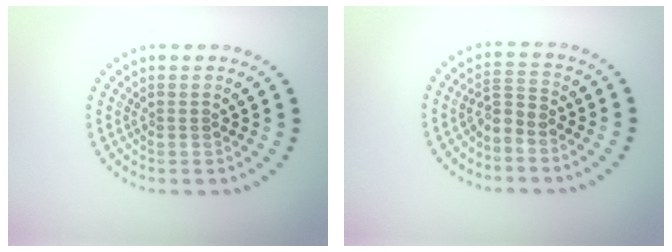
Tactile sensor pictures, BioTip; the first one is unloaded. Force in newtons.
{"total": 2.1, "press": 1.4, "slide": 1.6}